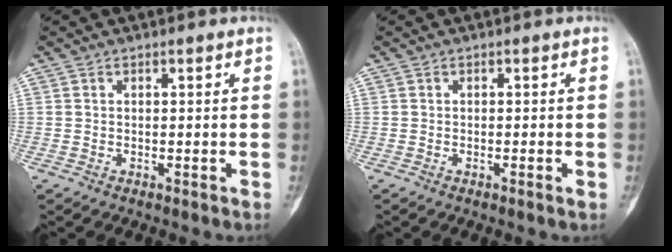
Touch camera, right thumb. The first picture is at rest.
{"total": 0.8, "force": [-0.3, 0.0, 0.7], "torque": [-0.013, -0.001, -0.003]}